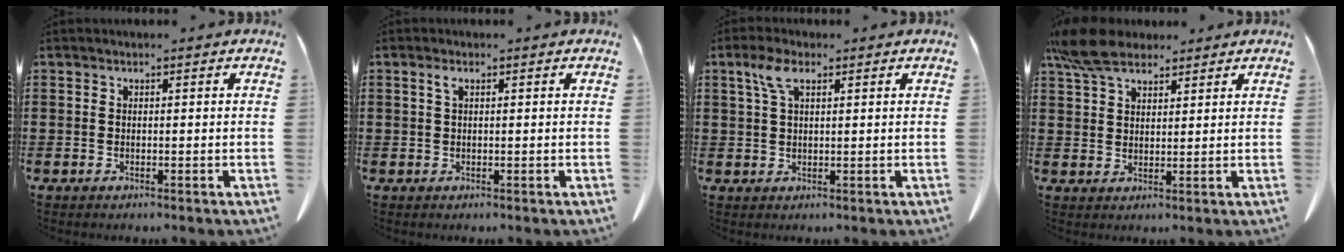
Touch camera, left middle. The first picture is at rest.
{"total": 1.4, "force": [0.6, 0.4, 1.2], "torque": [-0.027, 0.002, 0.010]}
{"total": 4.4, "force": [2.2, 1.6, 3.4], "torque": [-0.077, 0.005, 0.039]}
{"total": 7.7, "force": [5.9, 3.1, 3.8], "torque": [-0.093, -0.002, 0.114]}